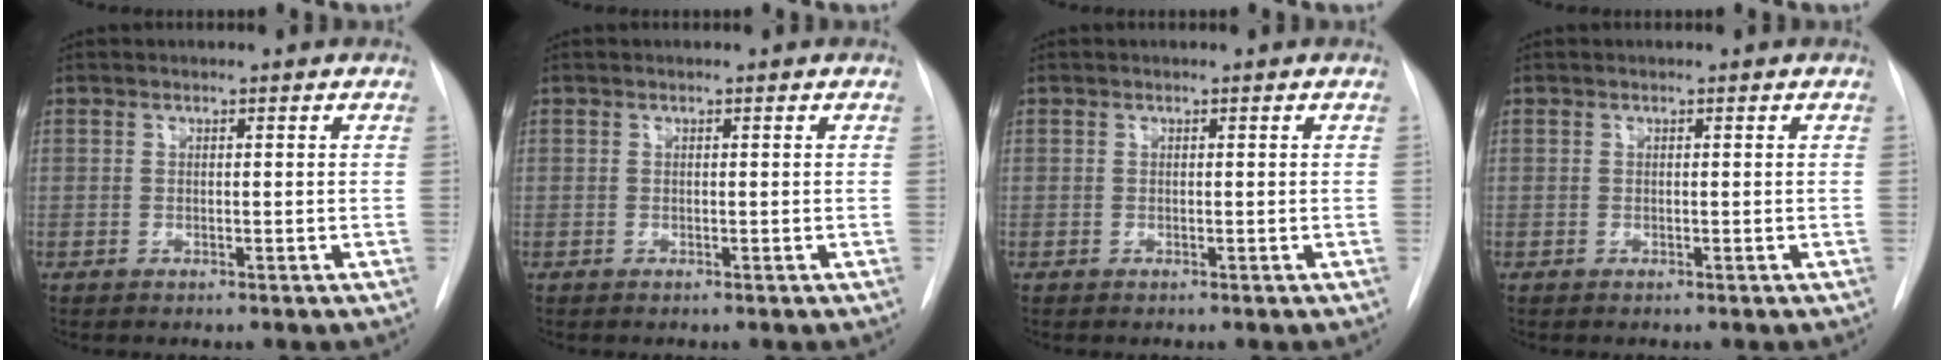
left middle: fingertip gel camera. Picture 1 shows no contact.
{"total": 0.0}
{"total": 0.0}
{"total": 0.0}